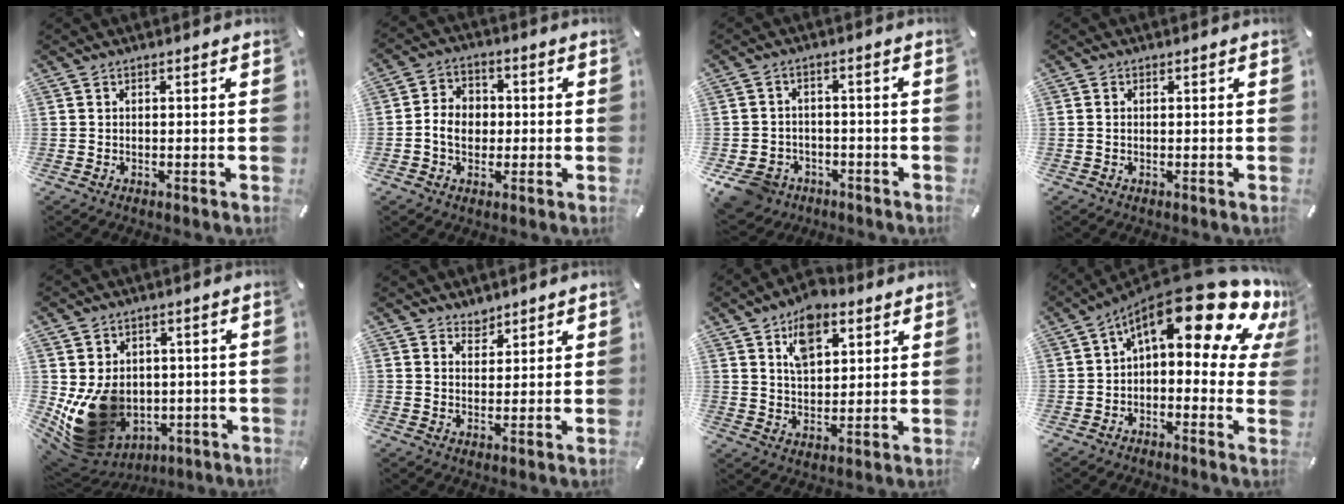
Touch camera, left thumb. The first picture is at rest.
{"total": 6.7, "force": [-1.0, 5.6, 3.5], "torque": [-0.076, 0.010, -0.021]}
{"total": 7.5, "force": [-4.3, 5.8, 2.3], "torque": [-0.062, 0.030, -0.081]}
{"total": 0.9, "force": [0.0, 0.7, 0.6], "torque": [-0.012, 0.005, -0.002]}
{"total": 13.7, "force": [-0.6, 11.5, 7.4], "torque": [-0.155, -0.019, -0.003]}
{"total": 3.3, "force": [2.7, 2.0, -0.2], "torque": [0.012, -0.018, 0.048]}
{"total": 9.9, "force": [5.5, 6.2, 5.4], "torque": [-0.077, -0.018, 0.095]}
{"total": 19.6, "force": [10.9, 7.1, 14.6], "torque": [-0.209, -0.095, 0.178]}